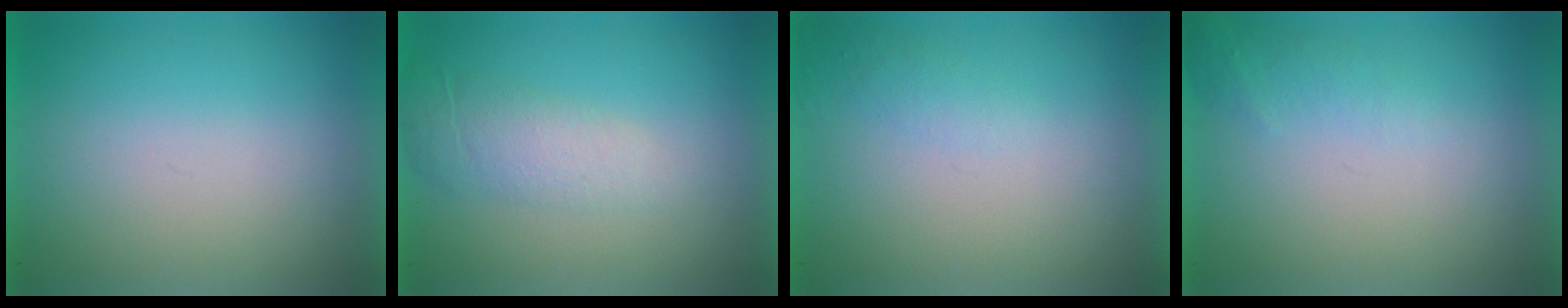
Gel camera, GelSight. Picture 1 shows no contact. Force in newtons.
{"total": 2.0}
{"total": 1.2}
{"total": 1.3}